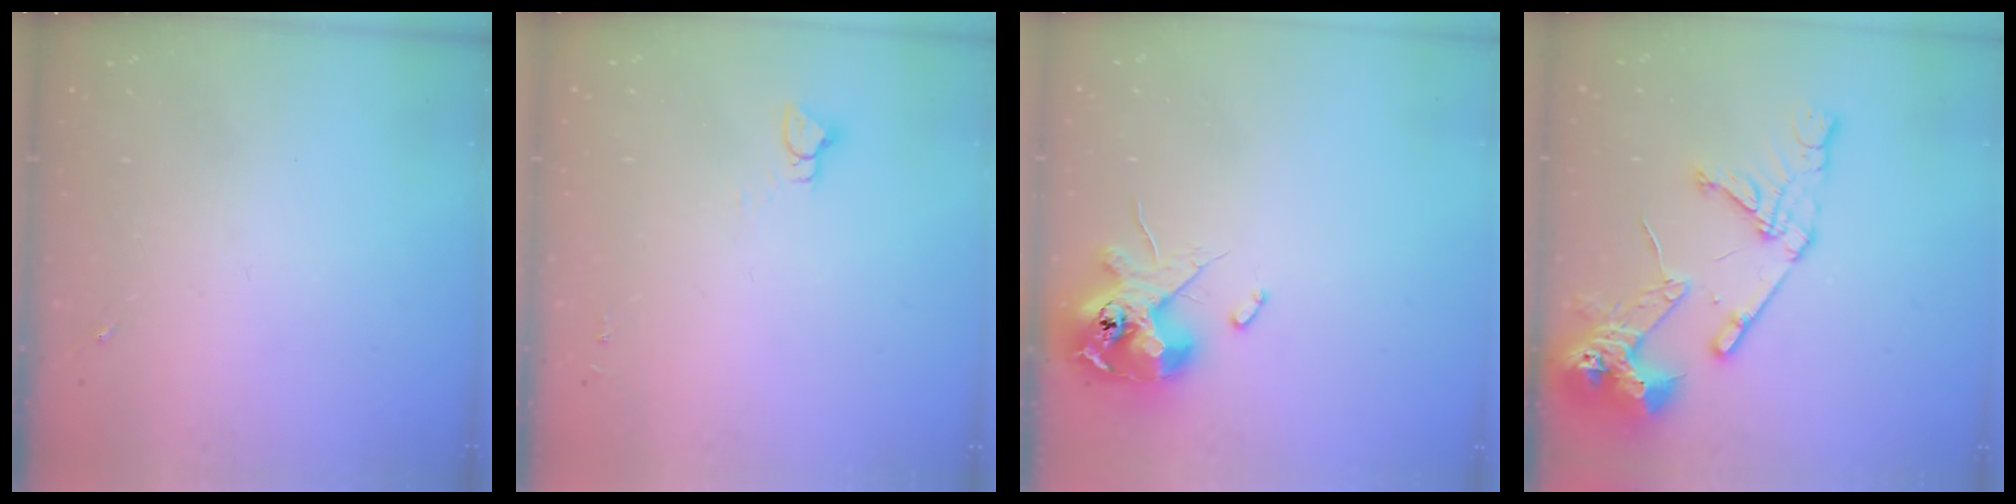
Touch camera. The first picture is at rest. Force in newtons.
{"total": 3.3, "press": 3.3, "slide": 0.2}
{"total": 12.4, "press": 12.2, "slide": 2.1}
{"total": 17.1, "press": 17.0, "slide": 2.1}